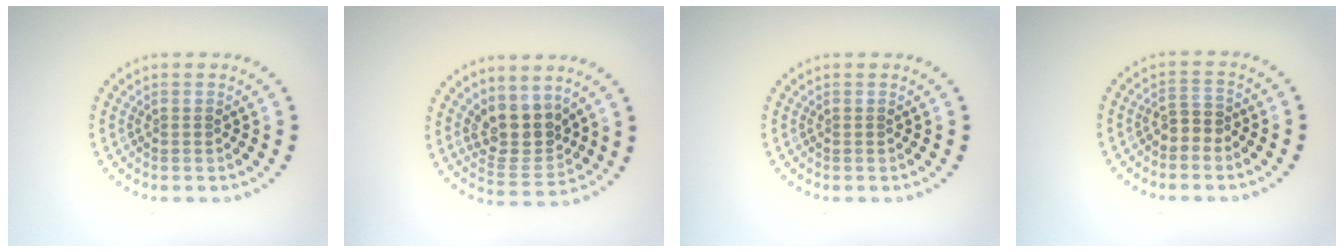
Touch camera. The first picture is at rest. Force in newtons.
{"total": 4.0, "press": 3.5, "slide": 1.9}
{"total": 0.0}
{"total": 1.7, "press": 1.5, "slide": 0.8}